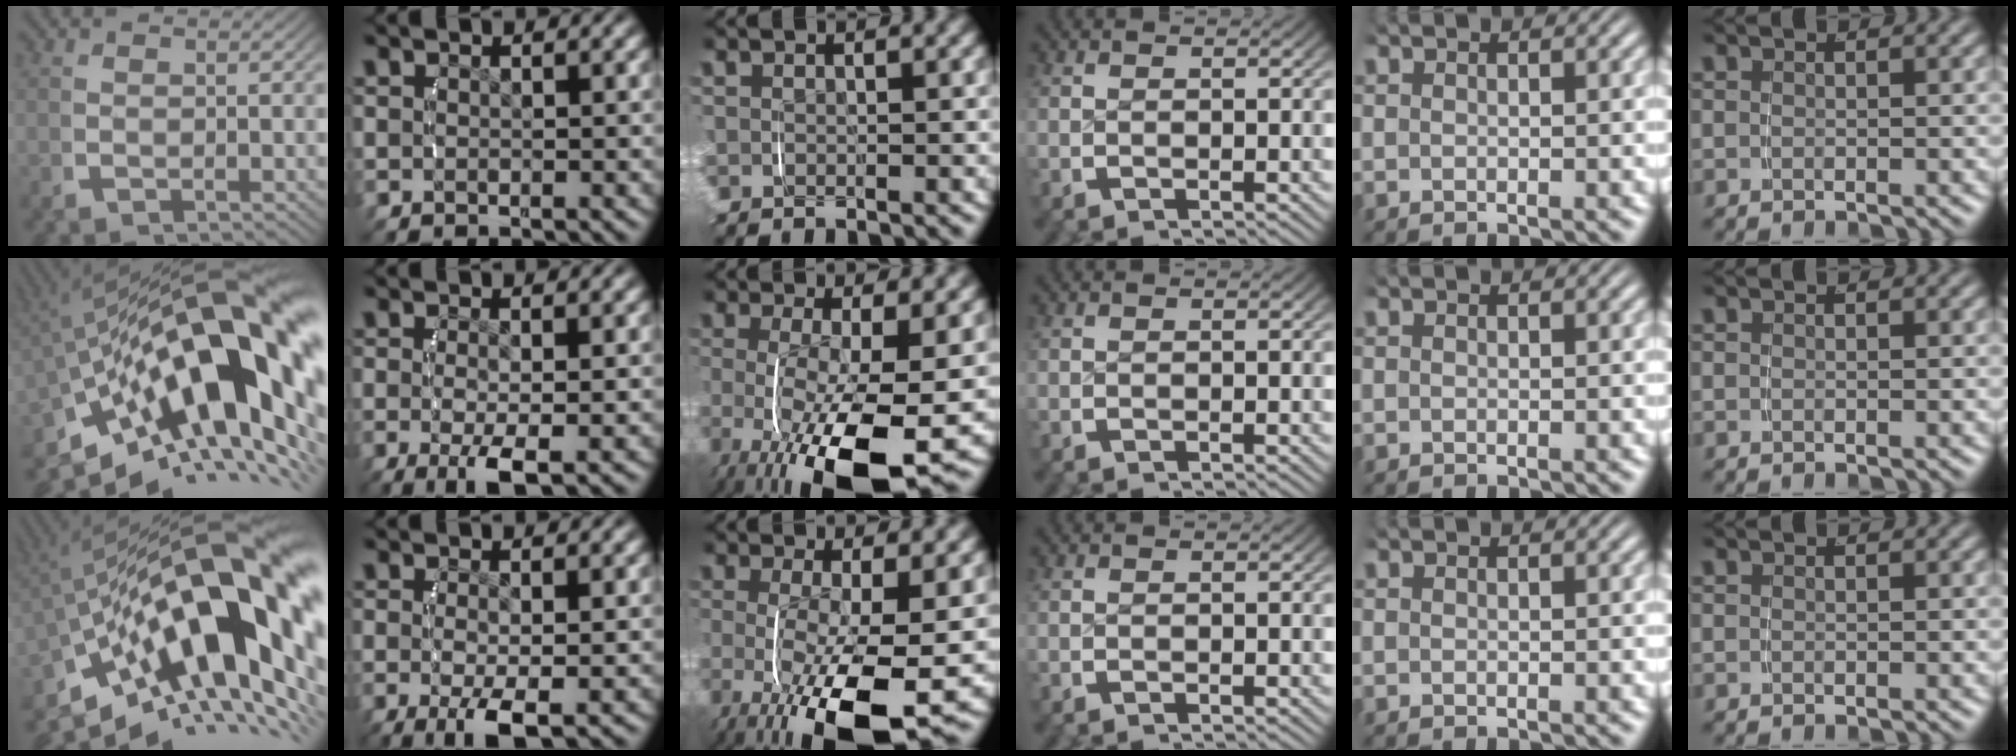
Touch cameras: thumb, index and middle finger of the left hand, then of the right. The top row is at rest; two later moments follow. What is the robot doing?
{"motion": "lift_and_place", "object": "camera"}